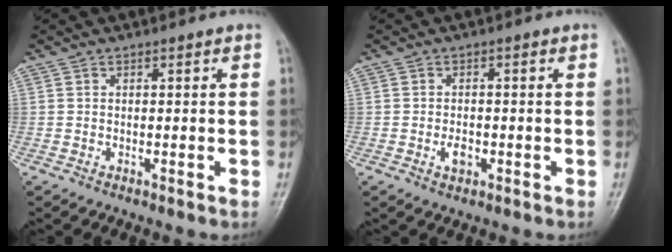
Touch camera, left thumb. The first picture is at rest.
{"total": 2.5, "force": [-0.8, 1.6, 1.8], "torque": [-0.026, 0.002, -0.014]}